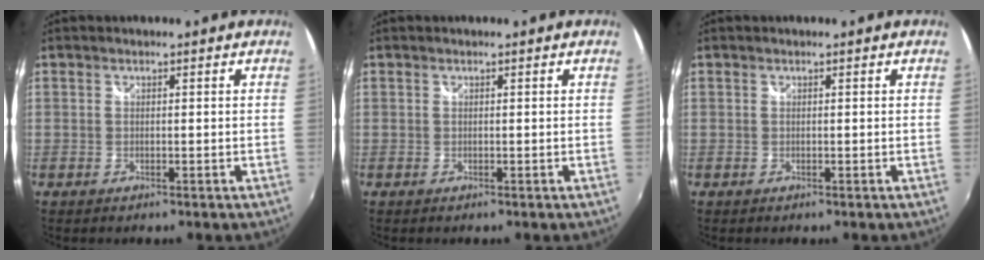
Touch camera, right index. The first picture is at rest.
{"total": 0.0}
{"total": 0.0}